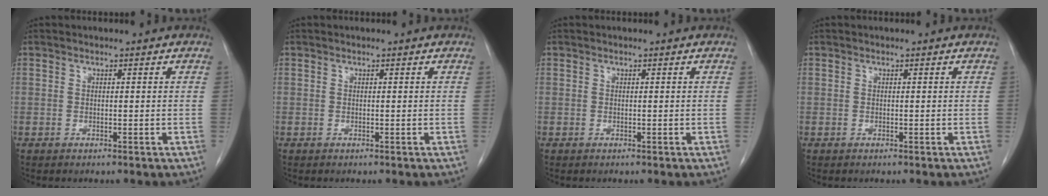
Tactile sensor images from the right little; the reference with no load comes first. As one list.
[{"total": 0.0}, {"total": 0.0}, {"total": 0.0}]